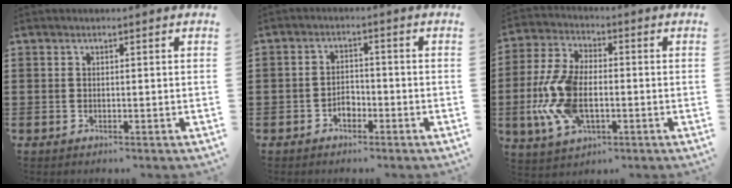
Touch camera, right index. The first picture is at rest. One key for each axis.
{"total": 2.5, "fx": -1.5, "fy": 1.7, "fz": 1.1, "tx": -0.025, "ty": 0.003, "tz": -0.032}
{"total": 11.0, "fx": -2.3, "fy": 5.9, "fz": 9.0, "tx": -0.220, "ty": -0.007, "tz": -0.048}